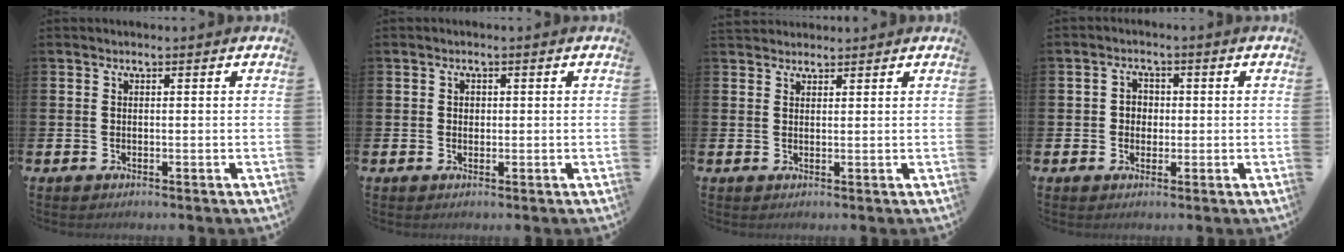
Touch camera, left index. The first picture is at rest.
{"total": 0.8, "force": [0.2, 0.8, 0.3], "torque": [0.002, 0.003, 0.000]}
{"total": 1.9, "force": [1.8, 0.6, 0.0], "torque": [0.006, -0.007, 0.031]}
{"total": 2.3, "force": [0.0, 2.2, 0.8], "torque": [-0.013, 0.007, -0.006]}